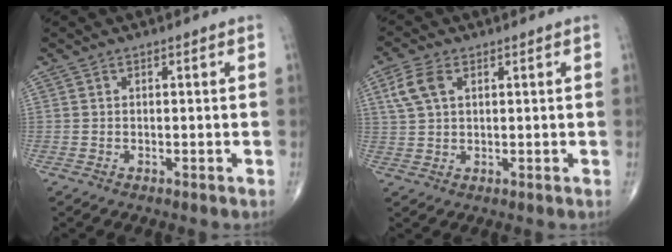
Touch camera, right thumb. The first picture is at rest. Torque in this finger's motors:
{"motor_torque": [-0.04, 0.09, 0.12, 0.02, 0.11]}